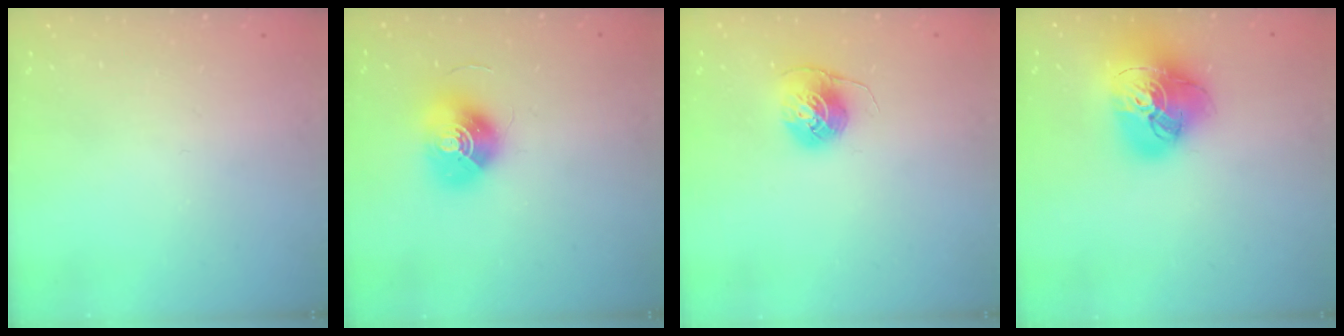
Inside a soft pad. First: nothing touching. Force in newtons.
{"total": 12.7, "press": 12.7, "slide": 0.5}
{"total": 7.1, "press": 7.1, "slide": 0.5}
{"total": 20.6, "press": 20.5, "slide": 2.1}